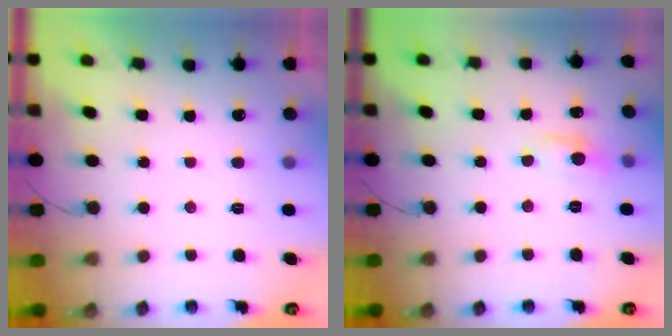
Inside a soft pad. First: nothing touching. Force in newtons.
{"total": 6.2, "press": 6.2, "slide": 0.6}